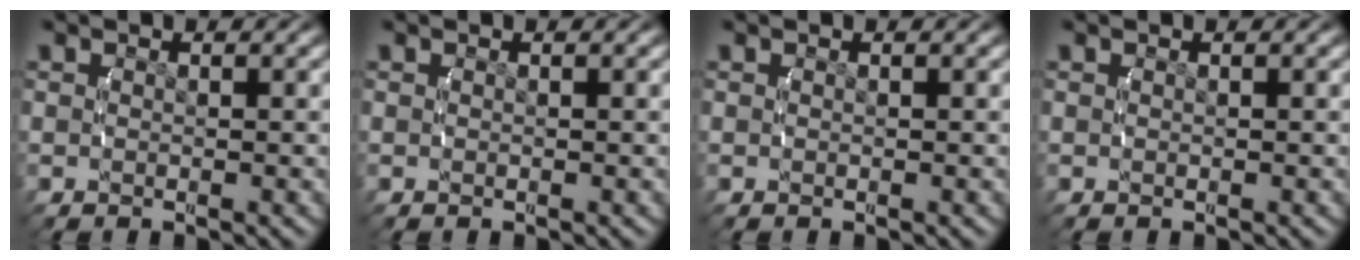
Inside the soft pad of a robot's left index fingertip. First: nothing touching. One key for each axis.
{"total": 0.0}
{"total": 0.0}
{"total": 0.0}